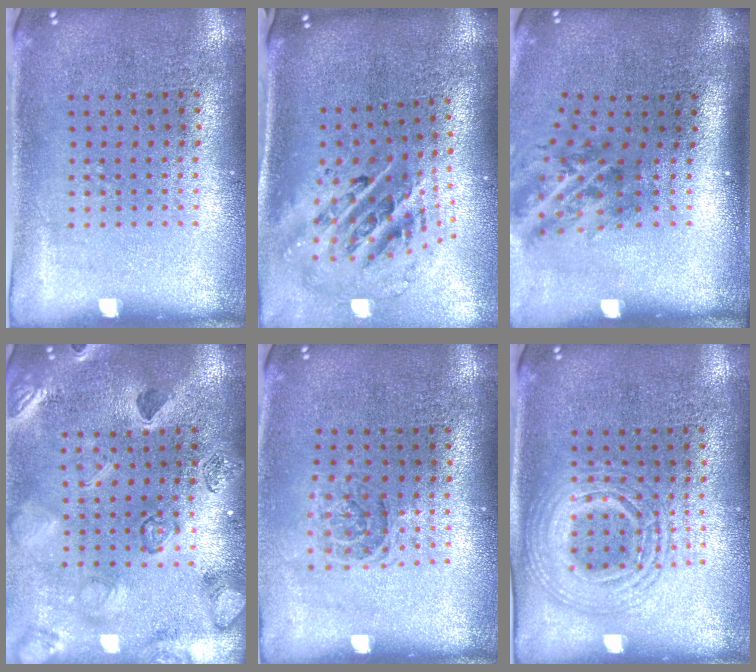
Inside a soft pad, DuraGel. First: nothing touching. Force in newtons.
{"total": 2.7, "press": 1.8, "slide": 1.9}
{"total": 1.7, "press": 1.1, "slide": 1.3}
{"total": 2.4, "press": 2.4, "slide": 0.4}
{"total": 1.1, "press": 1.1, "slide": 0.4}
{"total": 2.8, "press": 2.8, "slide": 0.3}